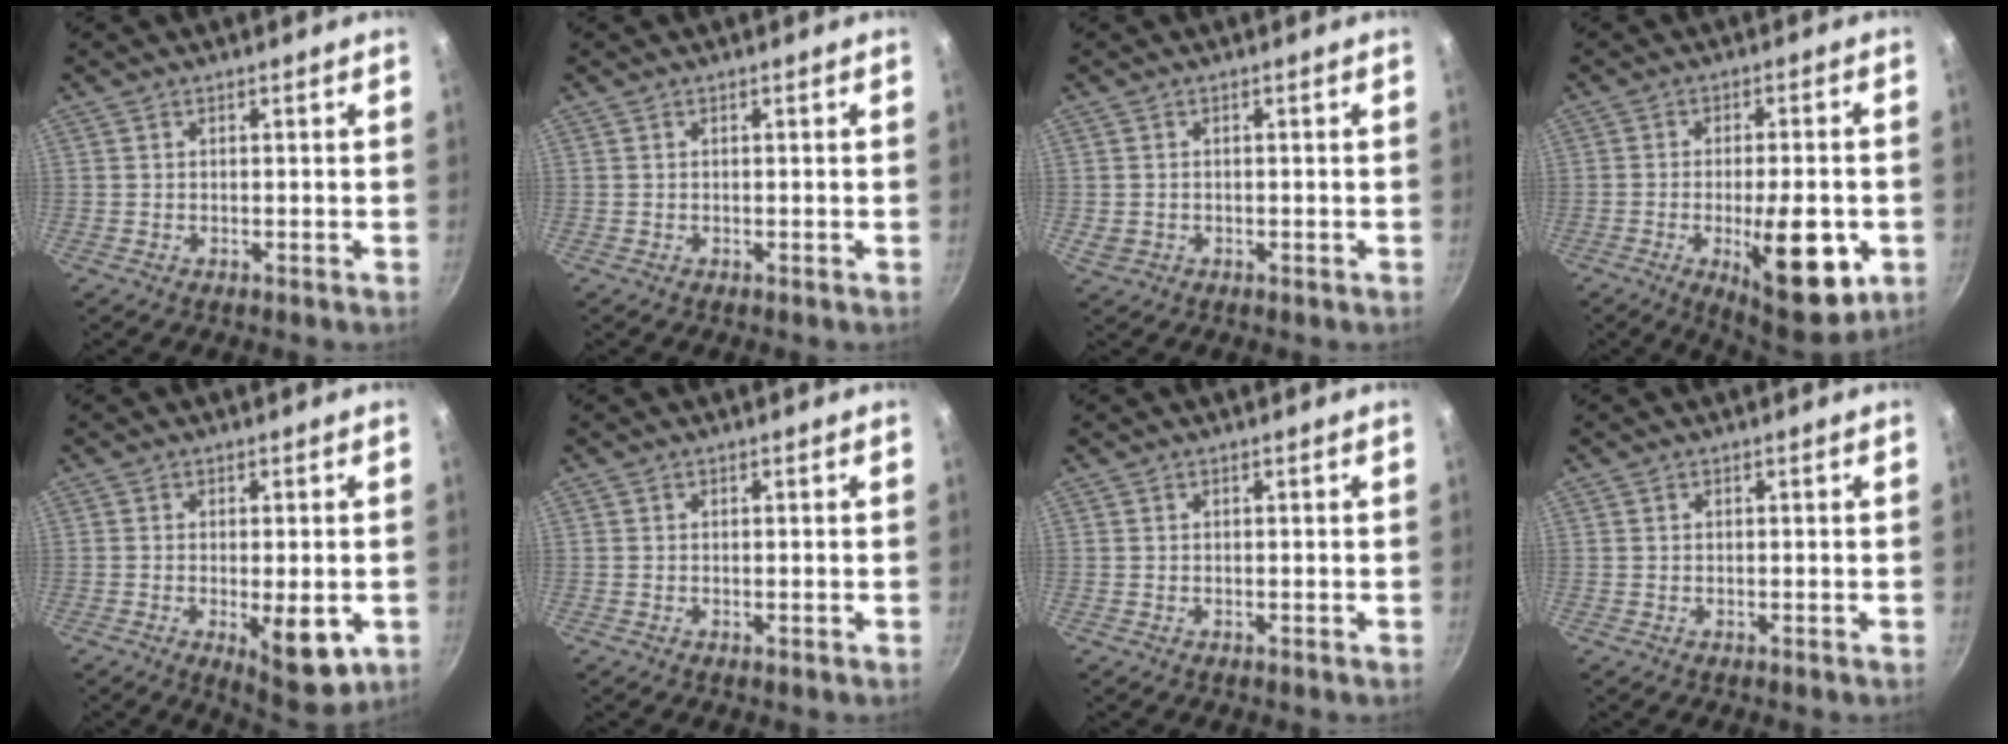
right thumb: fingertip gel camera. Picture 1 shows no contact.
{"total": 0.0}
{"total": 1.7, "force": [-0.3, 1.3, 1.0], "torque": [-0.018, 0.001, -0.001]}
{"total": 16.1, "force": [-4.6, 5.9, 14.3], "torque": [-0.179, 0.007, -0.055]}
{"total": 9.4, "force": [-2.3, 3.5, 8.4], "torque": [-0.104, -0.005, -0.021]}
{"total": 0.0}
{"total": 0.0}
{"total": 0.0}